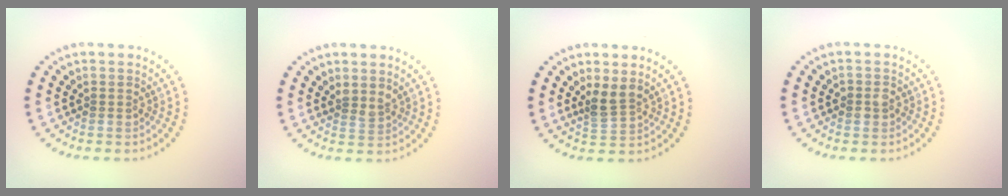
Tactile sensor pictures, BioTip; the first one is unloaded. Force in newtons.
{"total": 1.5, "press": 1.1, "slide": 1.0}
{"total": 2.3, "press": 1.8, "slide": 1.5}
{"total": 1.2, "press": 1.1, "slide": 0.5}